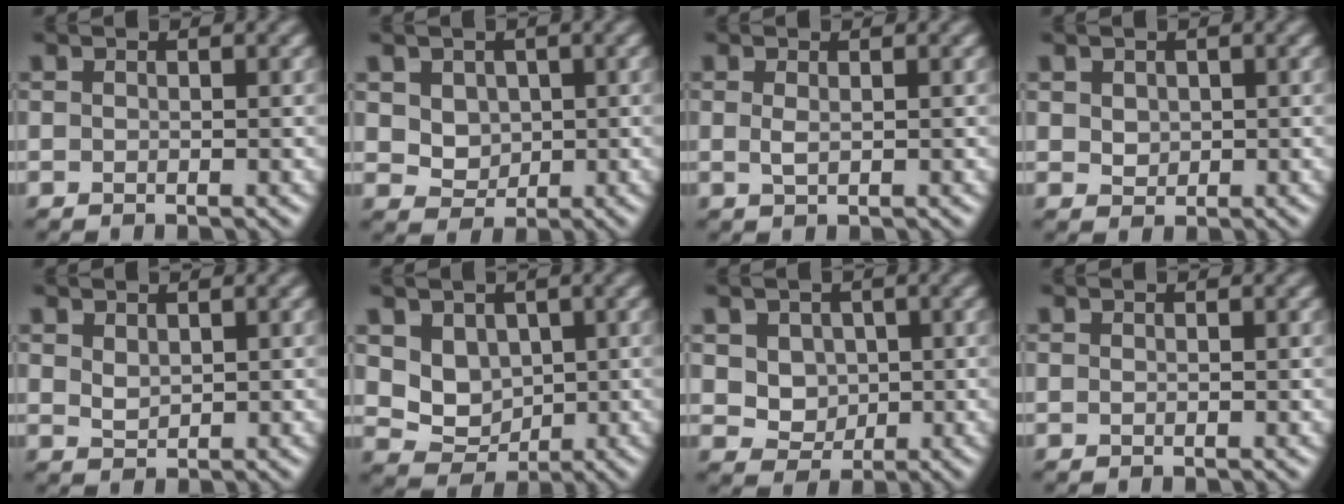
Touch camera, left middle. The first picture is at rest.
{"total": 3.7, "force": [1.4, 2.9, 1.8], "torque": [-0.040, 0.005, 0.032]}
{"total": 0.9, "force": [0.2, 0.3, 0.9], "torque": [-0.020, 0.000, 0.003]}
{"total": 1.4, "force": [0.5, 1.2, 0.6], "torque": [-0.011, 0.000, 0.010]}
{"total": 1.3, "force": [0.8, 0.7, 0.7], "torque": [-0.016, -0.002, 0.022]}
{"total": 3.9, "force": [1.4, 3.2, 1.8], "torque": [-0.042, -0.015, 0.041]}
{"total": 4.0, "force": [1.3, 3.3, 1.9], "torque": [-0.042, 0.000, 0.032]}
{"total": 0.0}